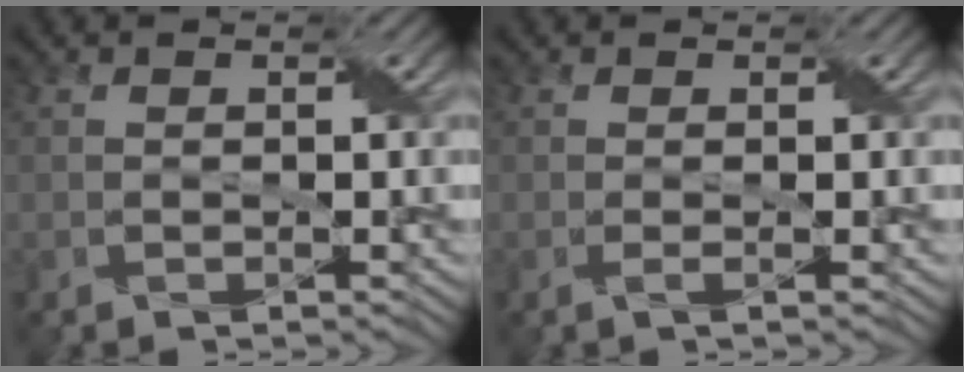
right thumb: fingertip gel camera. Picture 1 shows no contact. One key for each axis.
{"total": 0.8, "fx": 0.0, "fy": 0.2, "fz": 0.8, "tx": -0.016, "ty": 0.000, "tz": -0.004}